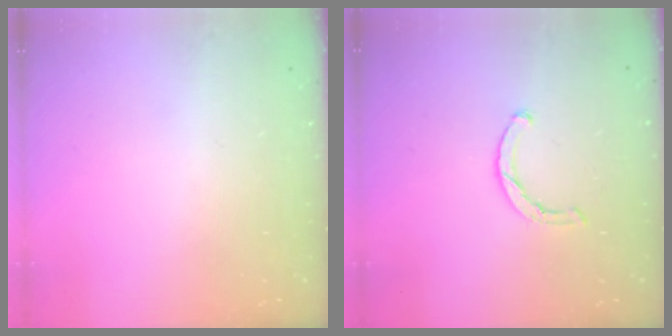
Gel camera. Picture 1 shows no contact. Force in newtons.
{"total": 1.9, "press": 1.9, "slide": 0.3}